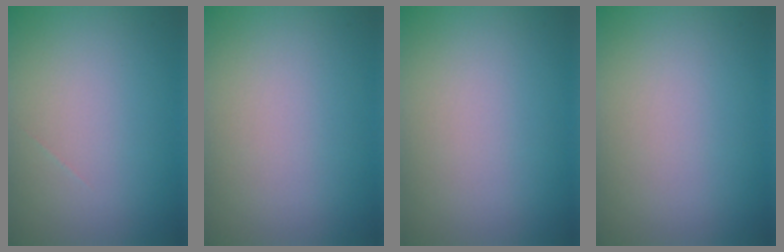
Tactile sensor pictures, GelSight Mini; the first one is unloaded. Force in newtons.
{"total": 0.0}
{"total": 0.0}
{"total": 0.0}